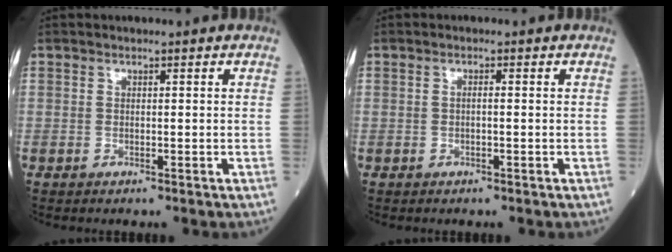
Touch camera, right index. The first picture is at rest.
{"total": 1.0, "force": [0.0, 0.2, 1.0], "torque": [-0.019, 0.002, 0.000]}